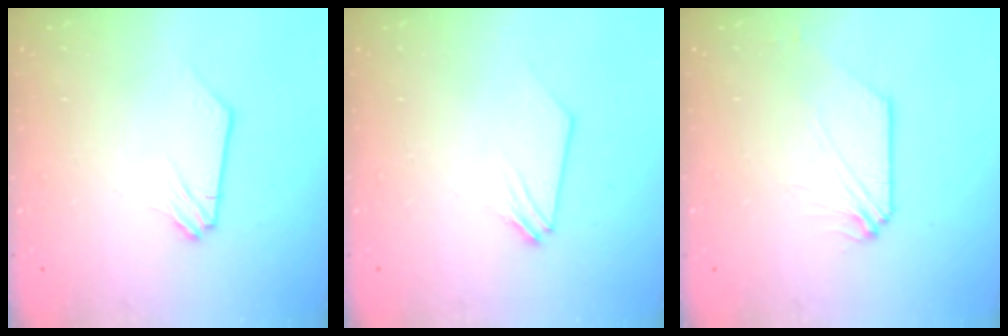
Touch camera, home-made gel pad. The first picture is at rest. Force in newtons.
{"total": 0.0}
{"total": 0.0}